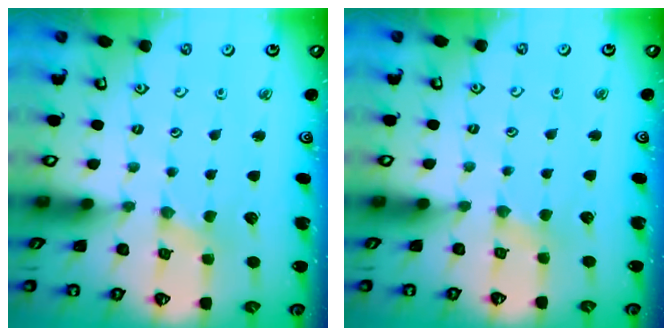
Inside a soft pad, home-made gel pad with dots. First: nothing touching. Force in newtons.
{"total": 2.4, "press": 2.4, "slide": 0.4}